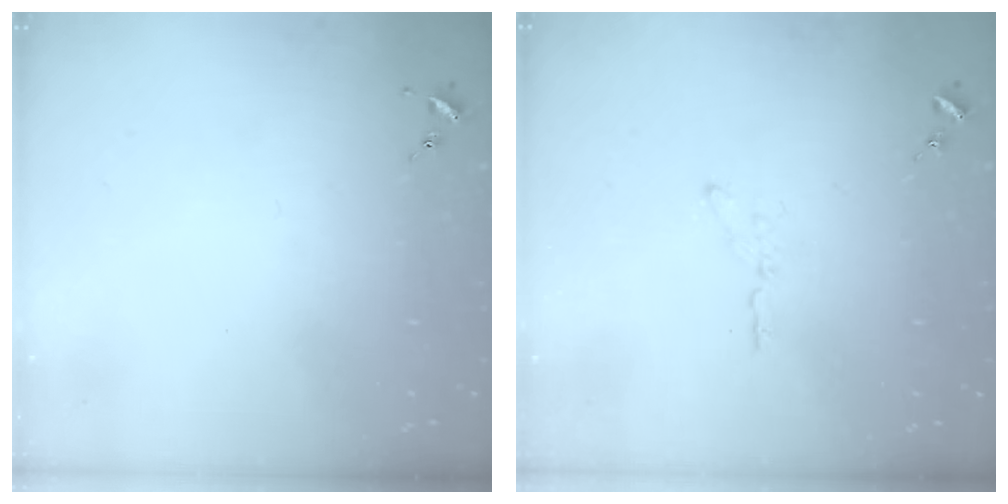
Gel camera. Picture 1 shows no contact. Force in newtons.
{"total": 3.4, "press": 3.4, "slide": 0.4}